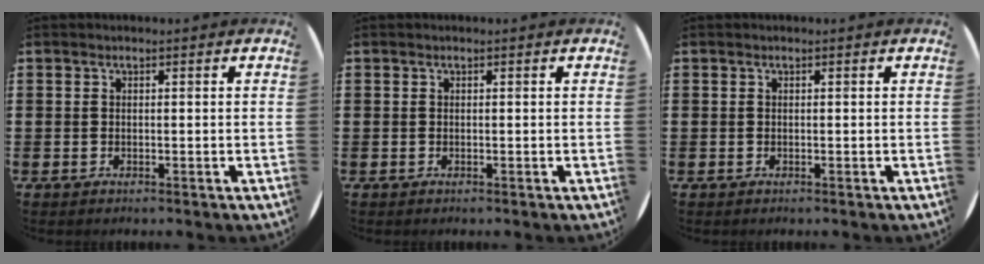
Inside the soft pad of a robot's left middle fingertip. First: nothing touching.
{"total": 0.0}
{"total": 0.0}